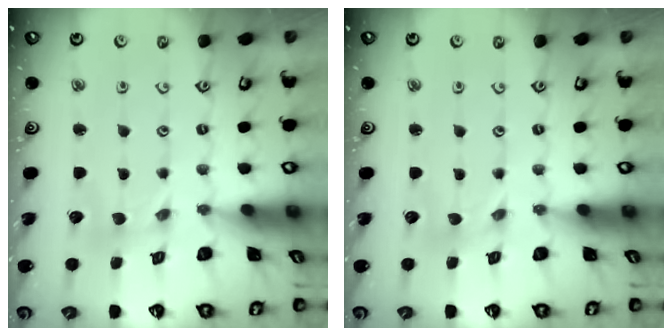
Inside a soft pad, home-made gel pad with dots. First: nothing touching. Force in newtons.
{"total": 0.0}